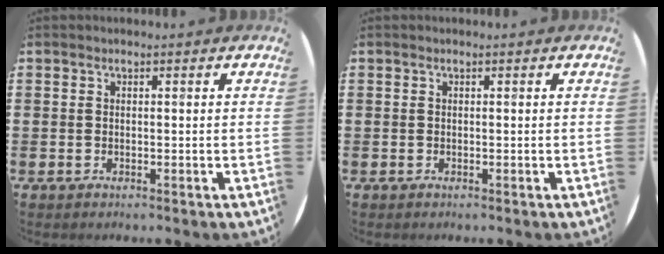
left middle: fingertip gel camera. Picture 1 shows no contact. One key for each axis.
{"total": 0.0}